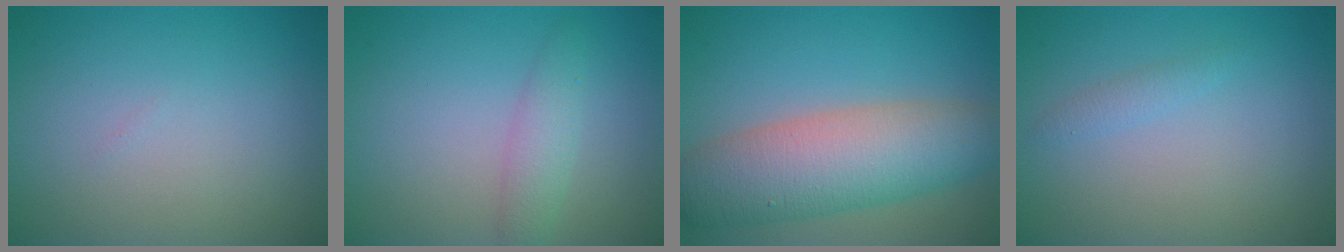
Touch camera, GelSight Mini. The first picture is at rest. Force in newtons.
{"total": 2.2, "press": 2.2, "slide": 0.0}
{"total": 8.8, "press": 8.8, "slide": 0.4}
{"total": 1.0, "press": 1.0, "slide": 0.0}